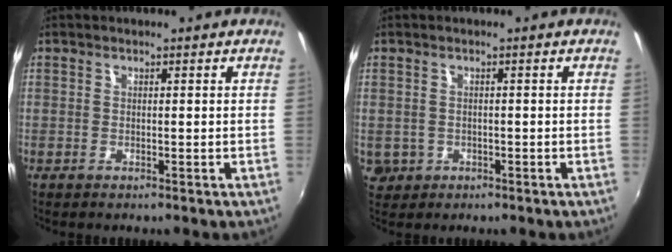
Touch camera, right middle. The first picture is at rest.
{"total": 3.9, "force": [-0.6, 3.6, 1.3], "torque": [-0.033, -0.003, -0.001]}